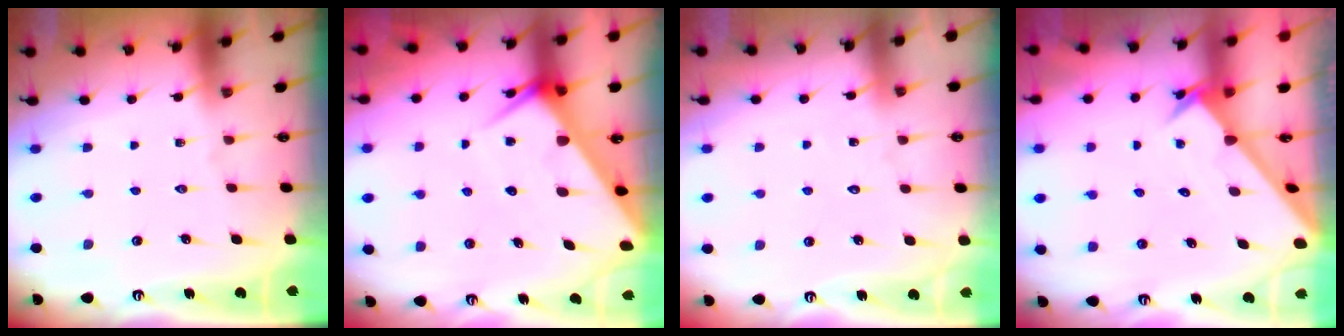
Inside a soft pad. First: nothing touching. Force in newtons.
{"total": 5.9, "press": 5.9, "slide": 0.5}
{"total": 5.9, "press": 5.9, "slide": 0.4}
{"total": 2.5, "press": 2.5, "slide": 0.2}